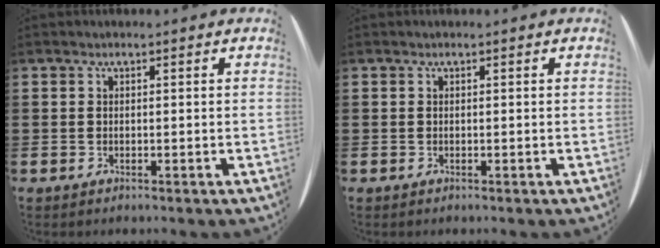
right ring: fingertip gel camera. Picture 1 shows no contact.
{"total": 0.0}